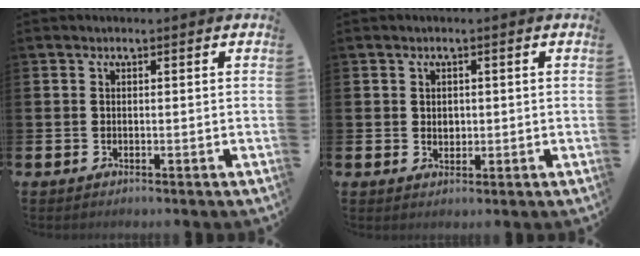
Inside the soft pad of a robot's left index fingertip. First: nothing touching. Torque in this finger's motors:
{"motor_torque": [0.08, -0.02, 0.00, 0.02]}